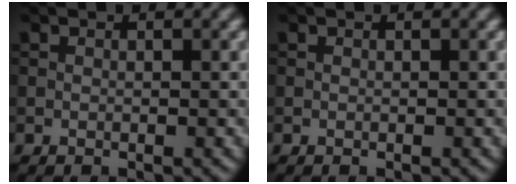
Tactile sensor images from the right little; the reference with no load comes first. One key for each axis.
{"total": 0.0}